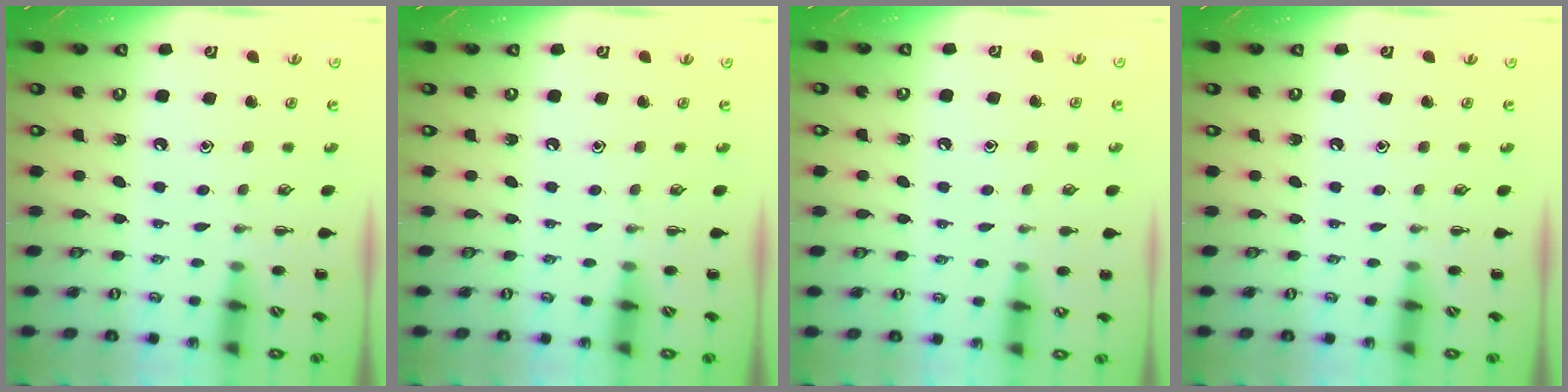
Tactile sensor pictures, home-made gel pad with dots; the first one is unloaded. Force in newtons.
{"total": 0.0}
{"total": 4.3, "press": 4.0, "slide": 1.6}
{"total": 0.0}